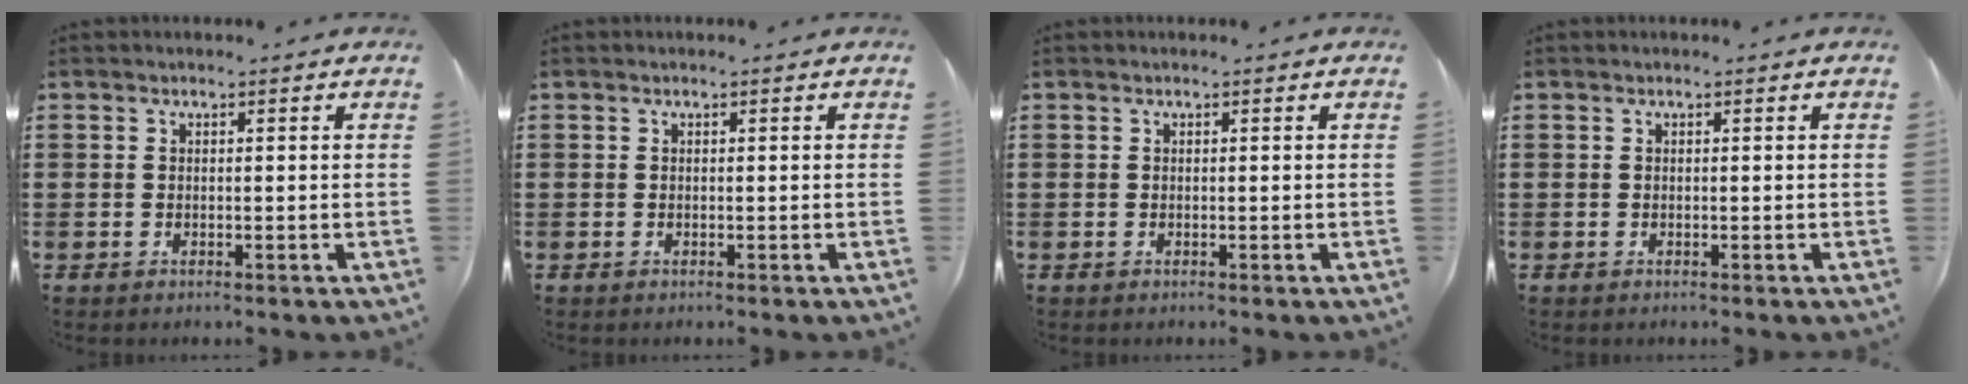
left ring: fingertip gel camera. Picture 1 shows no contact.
{"total": 0.0}
{"total": 0.0}
{"total": 0.0}